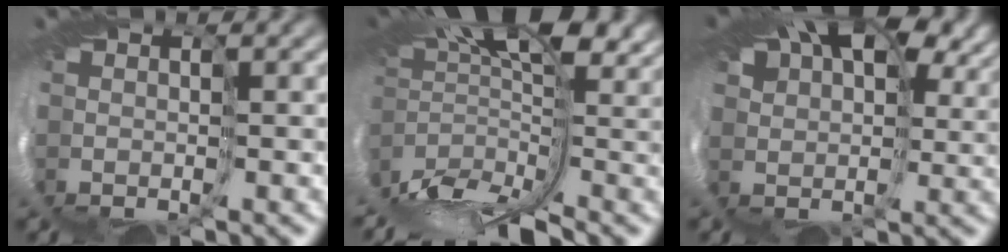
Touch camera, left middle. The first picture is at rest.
{"total": 10.1, "force": [-3.6, 2.7, 9.1], "torque": [-0.159, 0.007, -0.065]}
{"total": 13.7, "force": [8.0, 8.5, 7.2], "torque": [-0.158, 0.040, 0.146]}